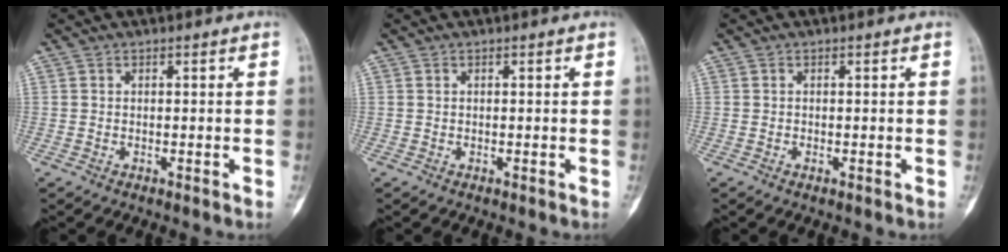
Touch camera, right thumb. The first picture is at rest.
{"total": 0.0}
{"total": 0.0}